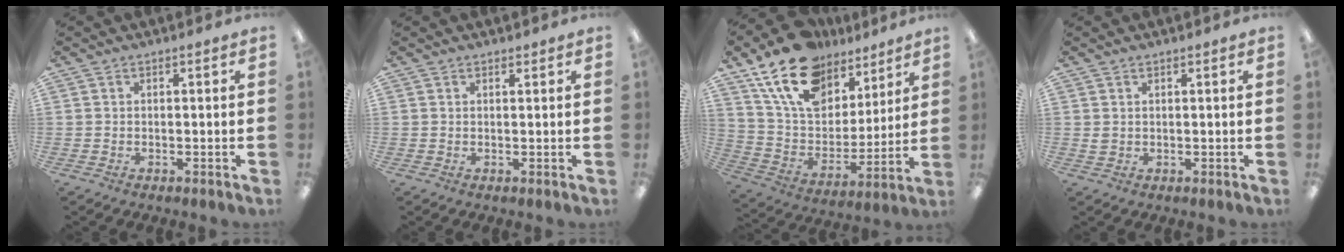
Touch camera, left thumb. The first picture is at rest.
{"total": 0.8, "force": [0.7, 0.2, 0.1], "torque": [0.005, -0.003, 0.012]}
{"total": 20.0, "force": [13.1, 11.7, 9.4], "torque": [-0.182, -0.058, 0.243]}
{"total": 1.1, "force": [0.7, 0.7, 0.5], "torque": [-0.011, 0.002, 0.012]}